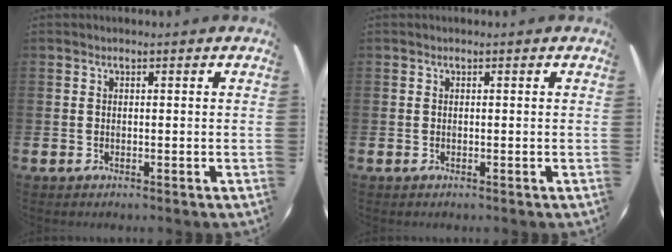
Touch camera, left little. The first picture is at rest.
{"total": 0.0}